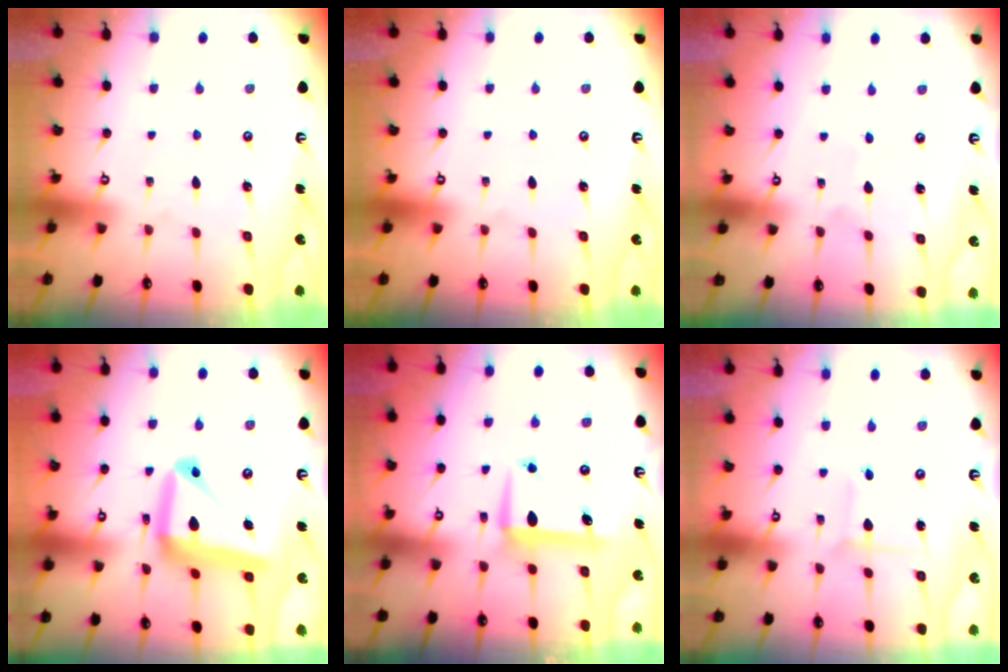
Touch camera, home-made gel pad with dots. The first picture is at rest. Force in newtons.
{"total": 0.0}
{"total": 0.0}
{"total": 18.0, "press": 17.9, "slide": 2.1}
{"total": 8.3, "press": 8.1, "slide": 1.4}
{"total": 1.9, "press": 1.9, "slide": 0.2}